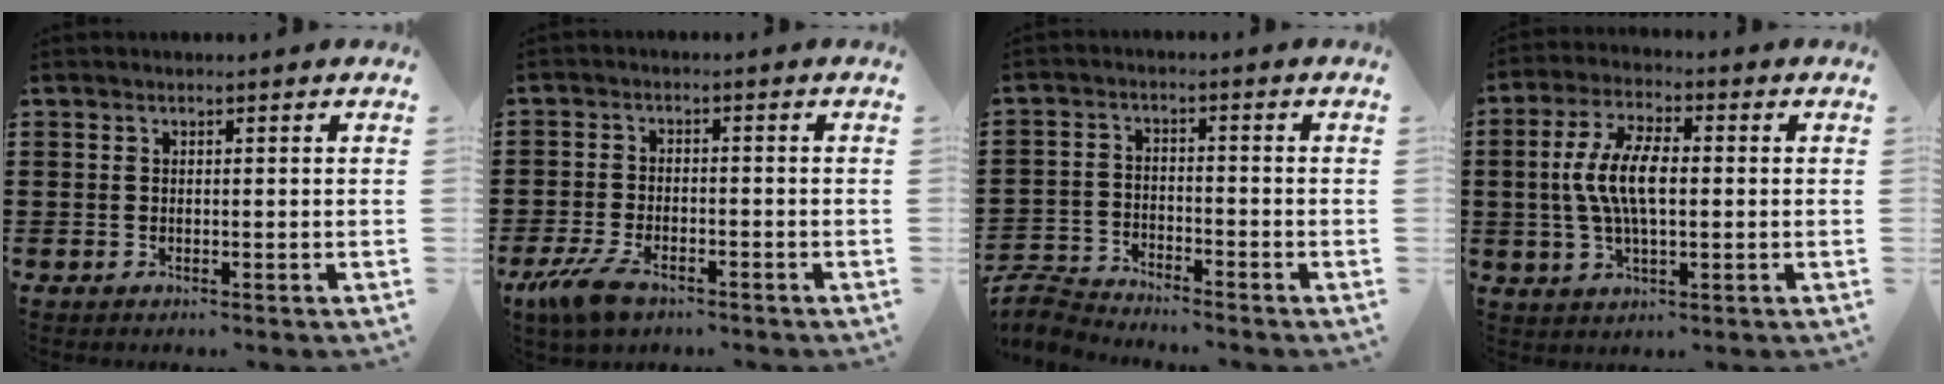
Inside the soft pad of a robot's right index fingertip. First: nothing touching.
{"total": 5.5, "force": [-3.9, 2.2, 3.3], "torque": [-0.089, -0.003, -0.078]}
{"total": 3.9, "force": [-3.9, 0.3, 0.2], "torque": [-0.031, -0.009, -0.088]}
{"total": 8.7, "force": [0.0, 3.4, 8.0], "torque": [-0.182, -0.004, -0.008]}